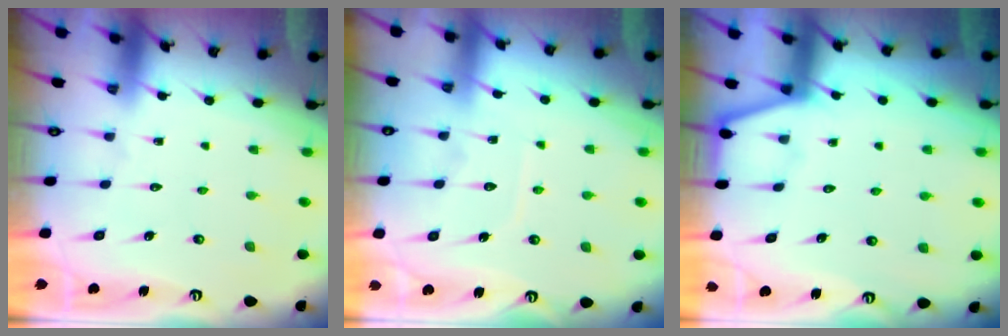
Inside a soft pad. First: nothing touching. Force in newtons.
{"total": 5.4, "press": 5.4, "slide": 0.6}
{"total": 2.3, "press": 2.3, "slide": 0.2}